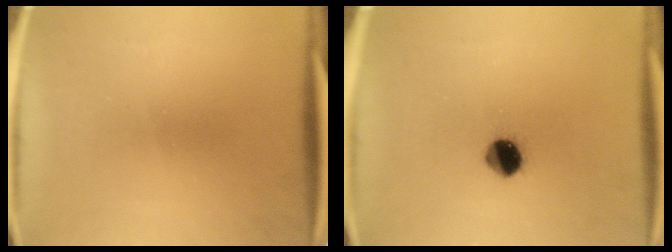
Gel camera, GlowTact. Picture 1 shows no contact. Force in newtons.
{"total": 6.5}